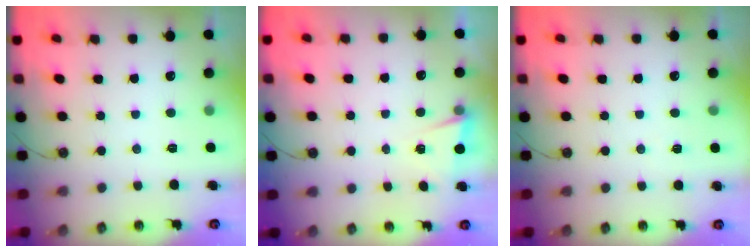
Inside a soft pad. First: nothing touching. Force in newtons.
{"total": 2.4, "press": 2.2, "slide": 1.1}
{"total": 5.4, "press": 3.7, "slide": 3.9}